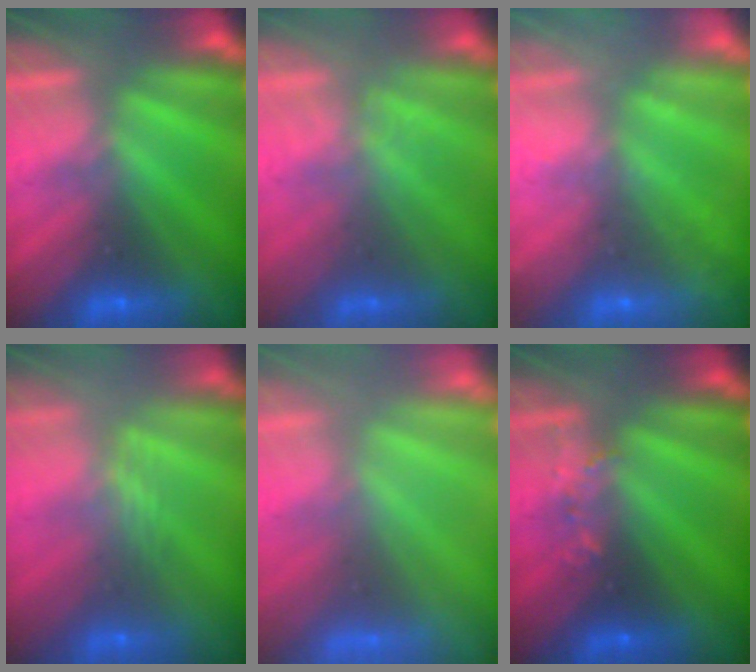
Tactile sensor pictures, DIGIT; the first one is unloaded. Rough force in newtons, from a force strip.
{"total": 1.7}
{"total": 2.4}
{"total": 2.4}
{"total": 7.0}
{"total": 2.6}